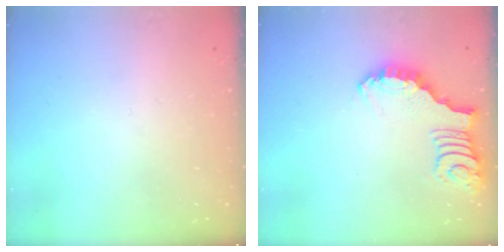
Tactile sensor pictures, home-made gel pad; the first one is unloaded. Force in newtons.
{"total": 2.9, "press": 2.9, "slide": 0.1}